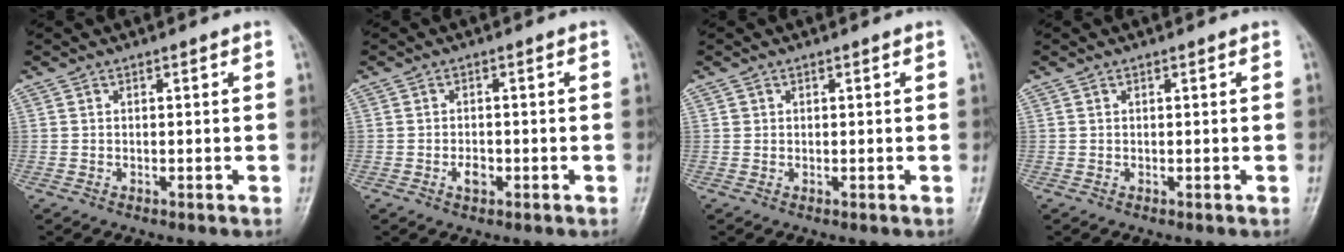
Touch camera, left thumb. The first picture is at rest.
{"total": 2.4, "force": [-0.9, 1.5, 1.6], "torque": [-0.022, 0.005, -0.015]}
{"total": 0.7, "force": [0.2, 0.7, 0.1], "torque": [0.005, 0.001, 0.003]}
{"total": 0.0}